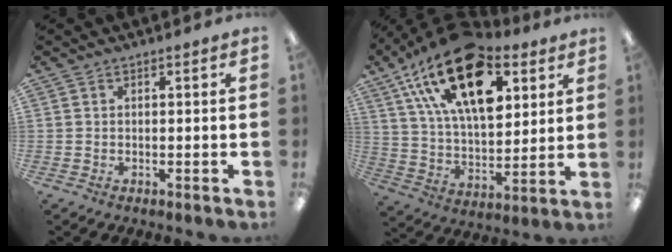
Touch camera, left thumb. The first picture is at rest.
{"total": 24.3, "force": [12.7, 12.5, 16.6], "torque": [-0.297, -0.055, 0.215]}